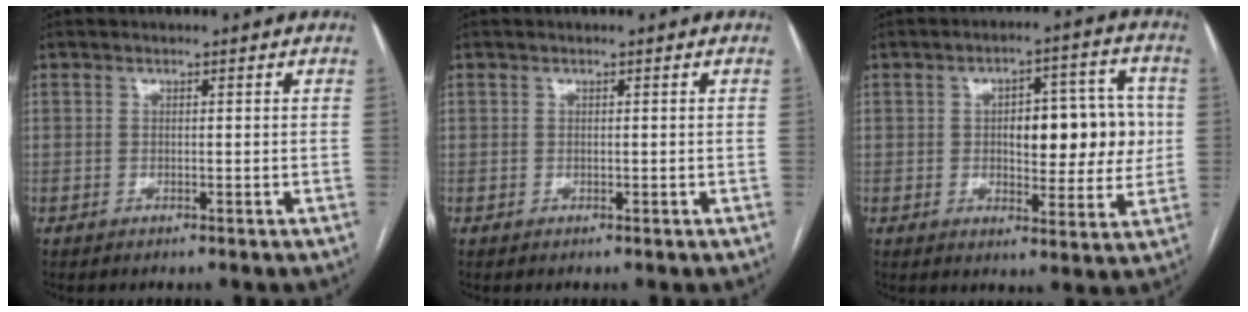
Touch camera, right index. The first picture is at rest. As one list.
[{"total": 0.0}, {"total": 11.9, "force": [0.7, 4.9, 10.7], "torque": [-0.135, 0.026, 0.018]}]